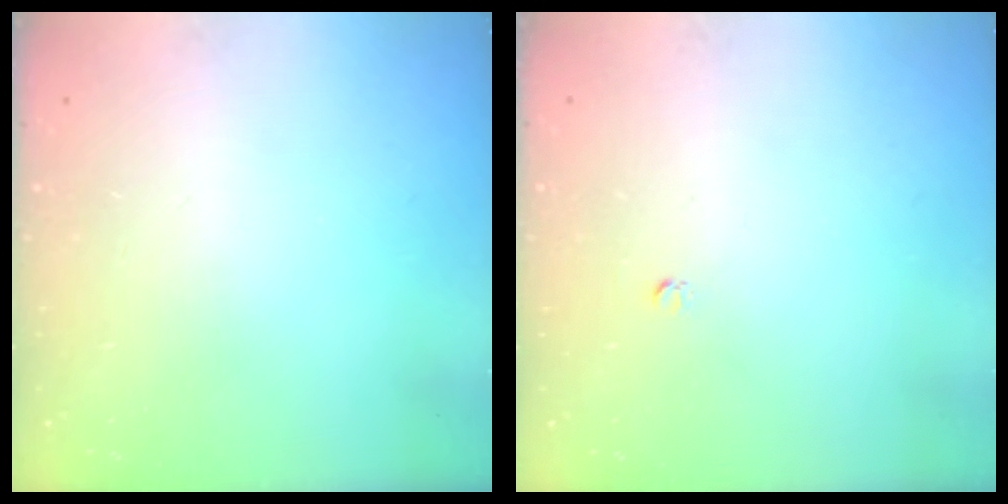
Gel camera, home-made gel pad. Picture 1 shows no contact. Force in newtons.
{"total": 2.5, "press": 2.5, "slide": 0.2}